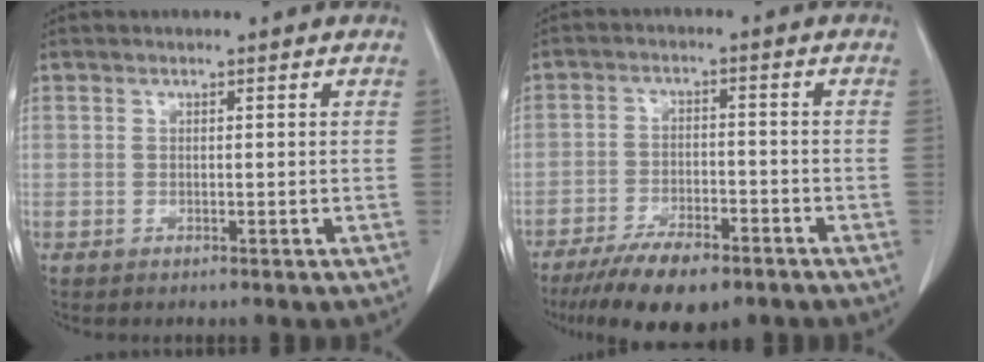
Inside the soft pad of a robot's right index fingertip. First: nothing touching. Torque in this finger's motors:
{"motor_torque": [0.49, -0.51, 0.43, 0.07]}